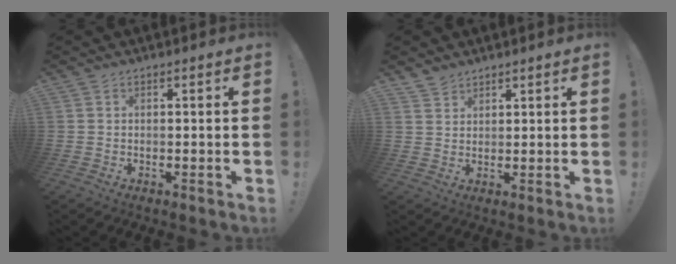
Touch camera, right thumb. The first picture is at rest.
{"total": 3.0, "force": [2.8, 1.1, 0.3], "torque": [-0.003, -0.021, 0.052]}